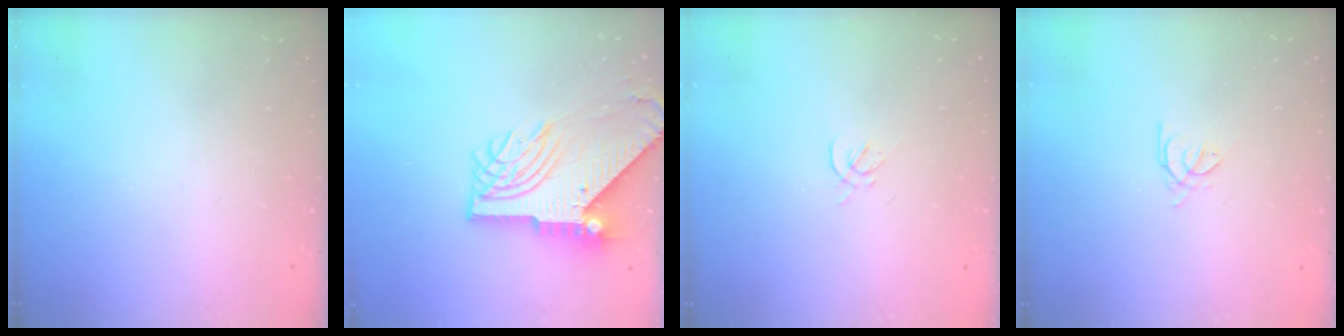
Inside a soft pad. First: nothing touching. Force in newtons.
{"total": 14.3, "press": 14.3, "slide": 1.5}
{"total": 1.6, "press": 1.5, "slide": 0.6}
{"total": 1.2, "press": 1.1, "slide": 0.4}